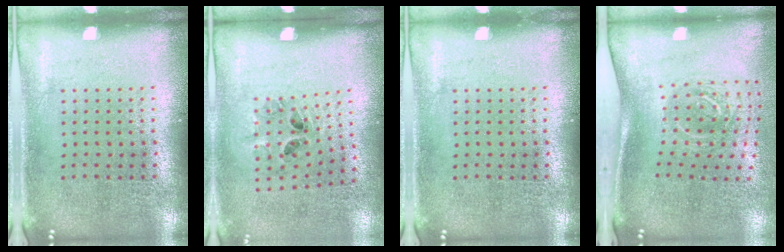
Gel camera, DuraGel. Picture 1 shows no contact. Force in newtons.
{"total": 1.3, "press": 0.7, "slide": 1.2}
{"total": 0.0}
{"total": 2.0, "press": 1.3, "slide": 1.5}